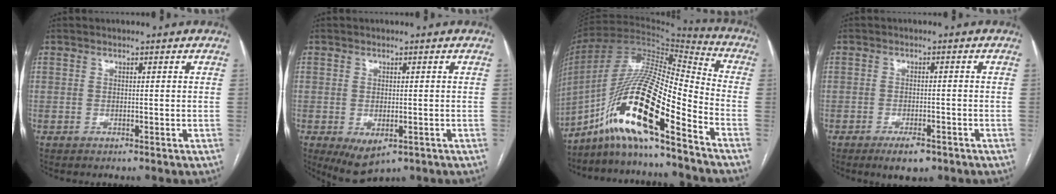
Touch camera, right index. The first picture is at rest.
{"total": 5.4, "force": [-2.3, 2.8, 4.0], "torque": [-0.062, -0.013, -0.023]}
{"total": 18.6, "force": [-10.4, 1.9, 15.3], "torque": [-0.299, 0.001, -0.192]}
{"total": 4.0, "force": [-2.6, 1.3, 2.7], "torque": [-0.047, -0.002, -0.036]}